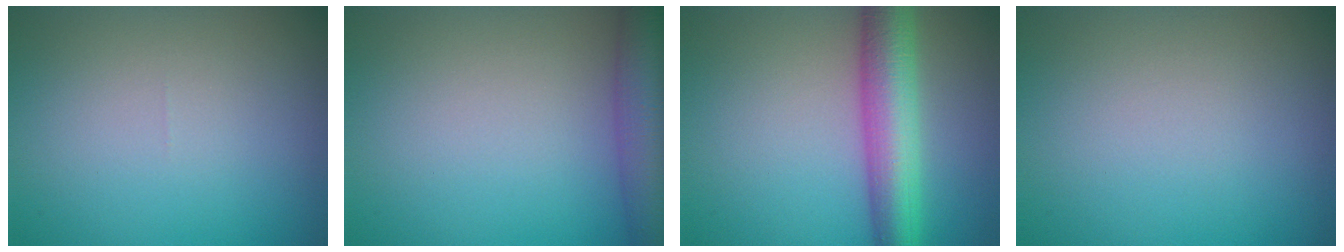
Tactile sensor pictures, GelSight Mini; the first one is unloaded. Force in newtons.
{"total": 6.3, "press": 6.3, "slide": 0.2}
{"total": 6.6, "press": 6.6, "slide": 0.1}
{"total": 0.0}